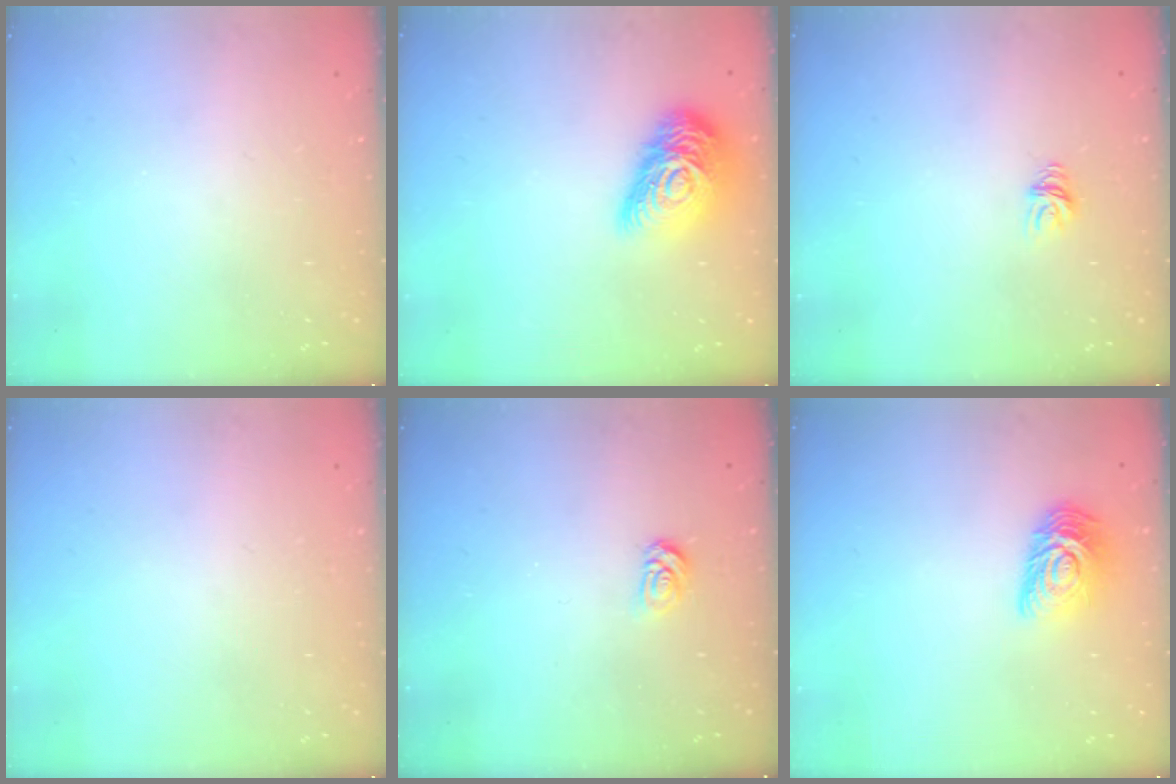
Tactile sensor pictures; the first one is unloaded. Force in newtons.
{"total": 16.2, "press": 16.2, "slide": 0.7}
{"total": 5.6, "press": 5.6, "slide": 0.1}
{"total": 0.0}
{"total": 3.9, "press": 3.9, "slide": 0.5}
{"total": 10.5, "press": 10.5, "slide": 0.6}